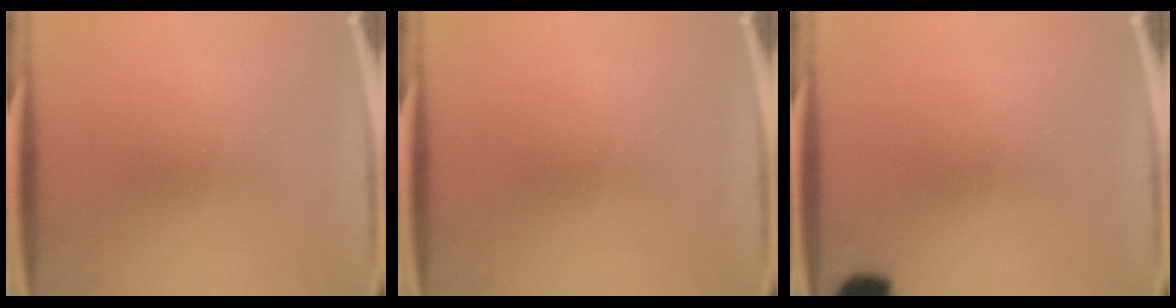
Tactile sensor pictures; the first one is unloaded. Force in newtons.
{"total": 0.0}
{"total": 8.0}